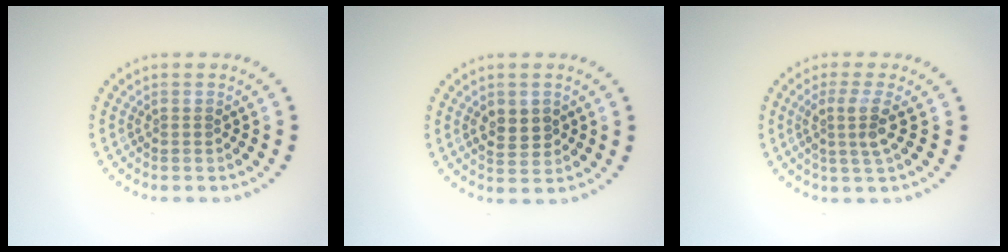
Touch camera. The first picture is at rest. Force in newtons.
{"total": 2.4, "press": 2.4, "slide": 0.2}
{"total": 2.6, "press": 2.0, "slide": 1.7}